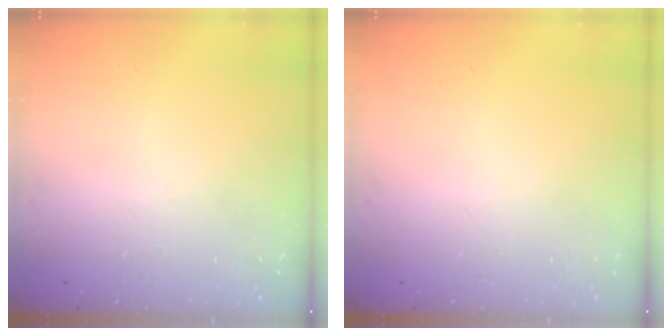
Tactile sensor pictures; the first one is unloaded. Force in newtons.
{"total": 0.0}